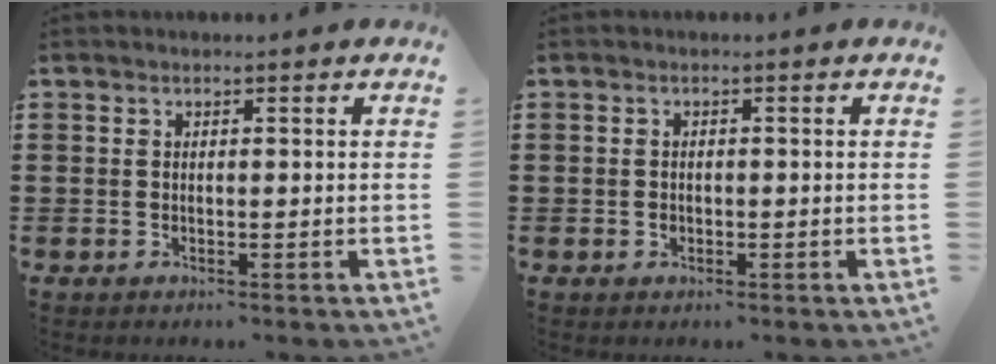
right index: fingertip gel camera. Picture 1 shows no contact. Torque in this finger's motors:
{"motor_torque": [1.18, 0.96, 0.27, 0.05]}